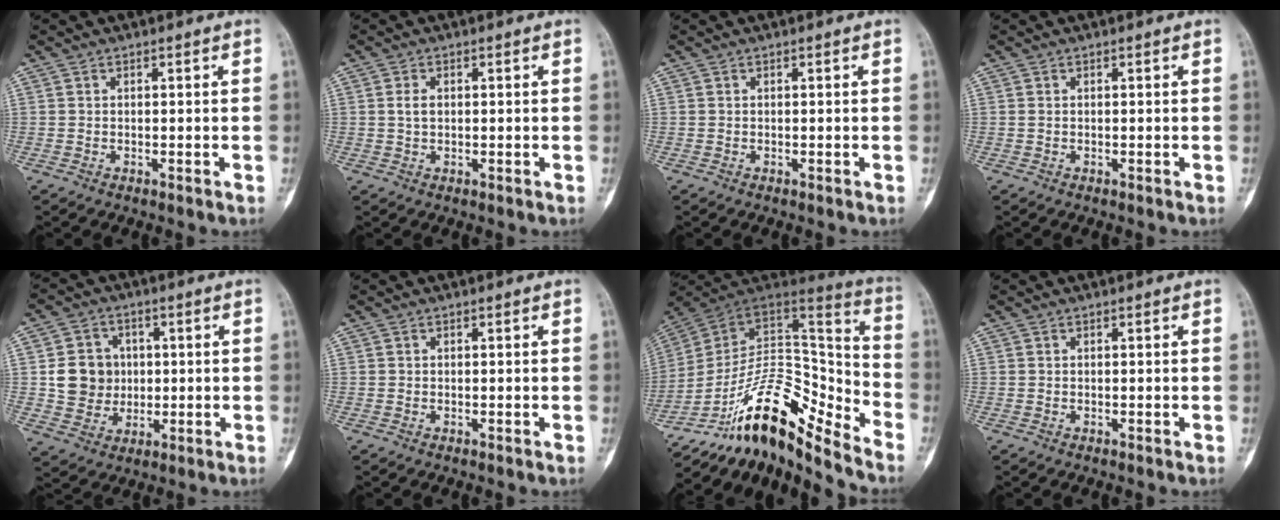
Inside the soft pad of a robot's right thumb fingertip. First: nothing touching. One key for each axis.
{"total": 1.9, "fx": 0.3, "fy": 1.2, "fz": 1.4, "tx": -0.025, "ty": 0.003, "tz": 0.005}
{"total": 0.0}
{"total": 0.0}
{"total": 9.1, "fx": 0.6, "fy": 8.4, "fz": 3.5, "tx": -0.026, "ty": 0.002, "tz": 0.015}
{"total": 0.0}
{"total": 20.5, "fx": -14.5, "fy": 7.1, "fz": 12.7, "tx": -0.174, "ty": 0.131, "tz": -0.244}
{"total": 0.0}